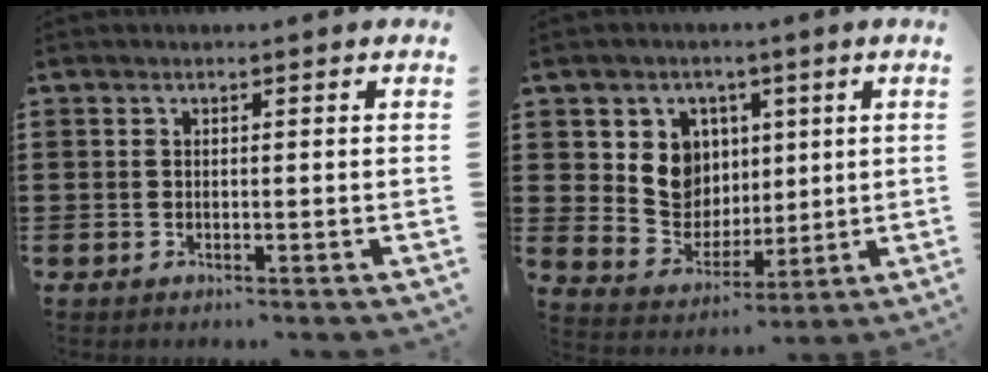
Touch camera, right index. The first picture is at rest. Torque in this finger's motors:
{"motor_torque": [0.86, 0.85, 0.24, 0.11]}